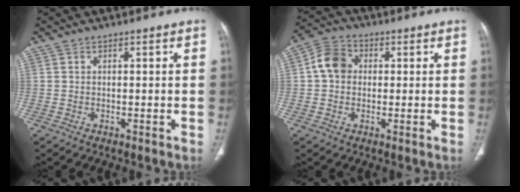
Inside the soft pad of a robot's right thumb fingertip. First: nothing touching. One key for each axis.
{"total": 6.8, "fx": 0.6, "fy": 5.6, "fz": 3.8, "tx": -0.062, "ty": 0.016, "tz": 0.003}